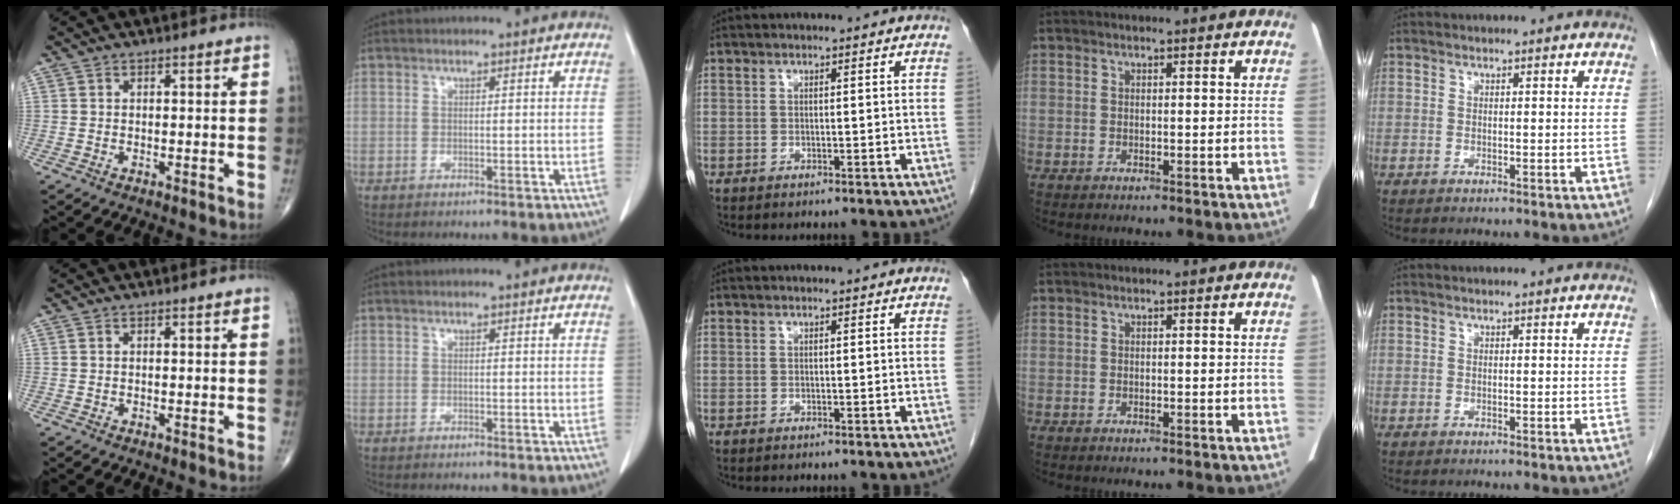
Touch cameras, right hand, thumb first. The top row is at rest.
{}